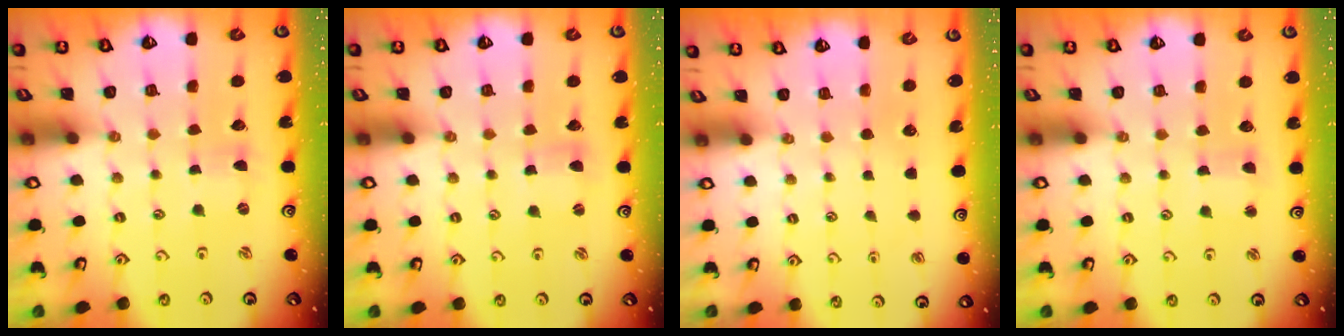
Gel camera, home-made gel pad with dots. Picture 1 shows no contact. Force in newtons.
{"total": 1.1, "press": 1.1, "slide": 0.2}
{"total": 0.0}
{"total": 2.8, "press": 2.8, "slide": 0.2}